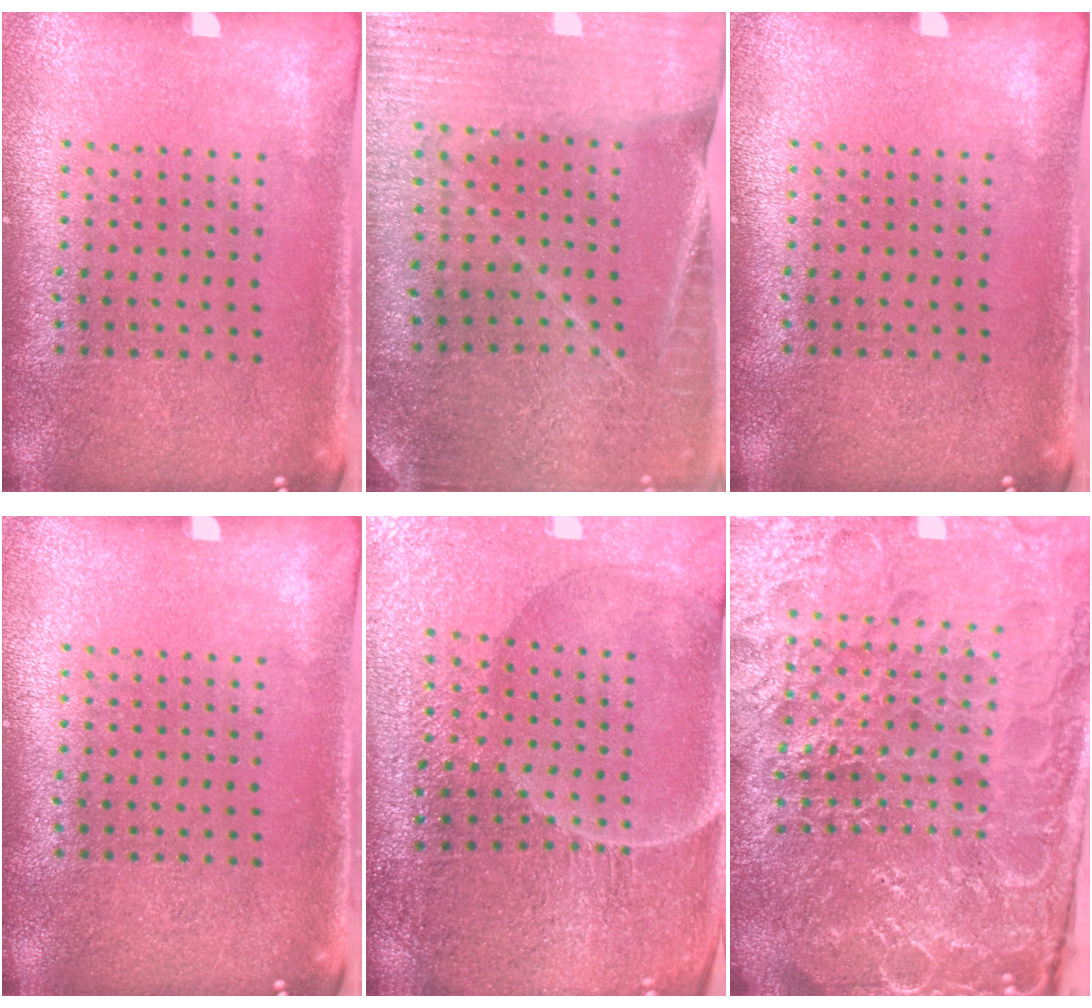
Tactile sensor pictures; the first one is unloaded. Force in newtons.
{"total": 1.7, "press": 1.7, "slide": 0.1}
{"total": 0.0}
{"total": 0.0}
{"total": 3.5, "press": 3.5, "slide": 0.4}
{"total": 5.5, "press": 5.1, "slide": 2.2}